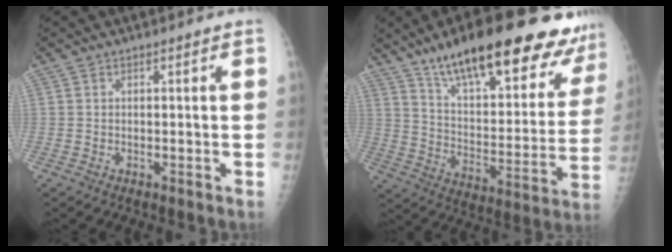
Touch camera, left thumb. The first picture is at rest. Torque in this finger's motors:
{"motor_torque": [1.66, 1.62, 1.49, -1.28, 0.15]}